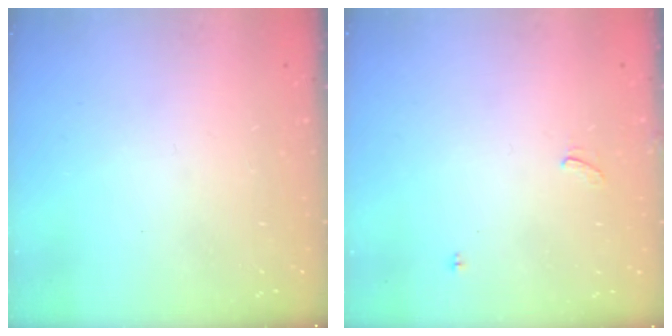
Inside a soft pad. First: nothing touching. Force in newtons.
{"total": 1.5, "press": 1.2, "slide": 1.0}